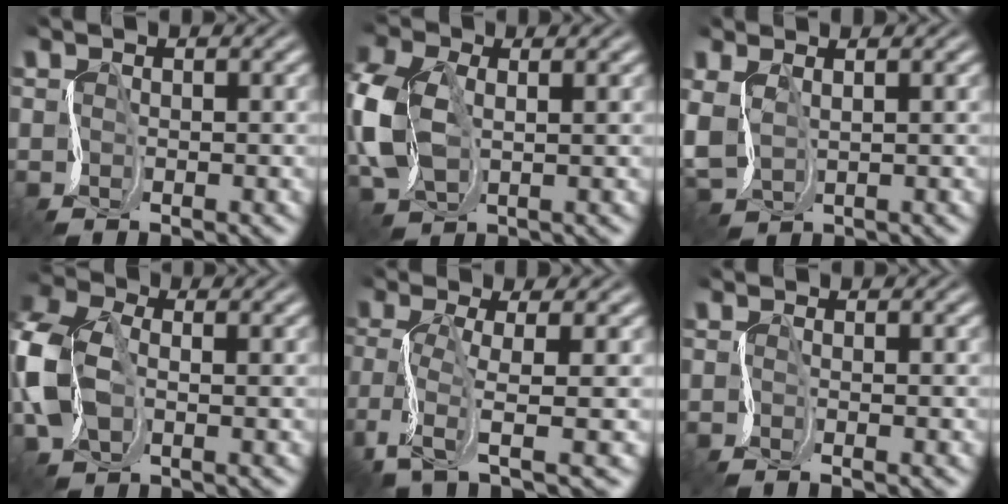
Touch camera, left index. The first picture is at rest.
{"total": 6.1, "force": [1.0, 4.0, 4.5], "torque": [-0.136, 0.004, 0.018]}
{"total": 2.2, "force": [1.0, 1.5, 1.3], "torque": [-0.040, 0.005, 0.027]}
{"total": 7.4, "force": [0.5, 5.0, 5.4], "torque": [-0.154, 0.006, -0.001]}
{"total": 3.2, "force": [-0.8, 0.5, 3.1], "torque": [-0.081, -0.006, -0.023]}
{"total": 1.4, "force": [-0.3, 0.5, 1.2], "torque": [-0.009, -0.007, -0.007]}